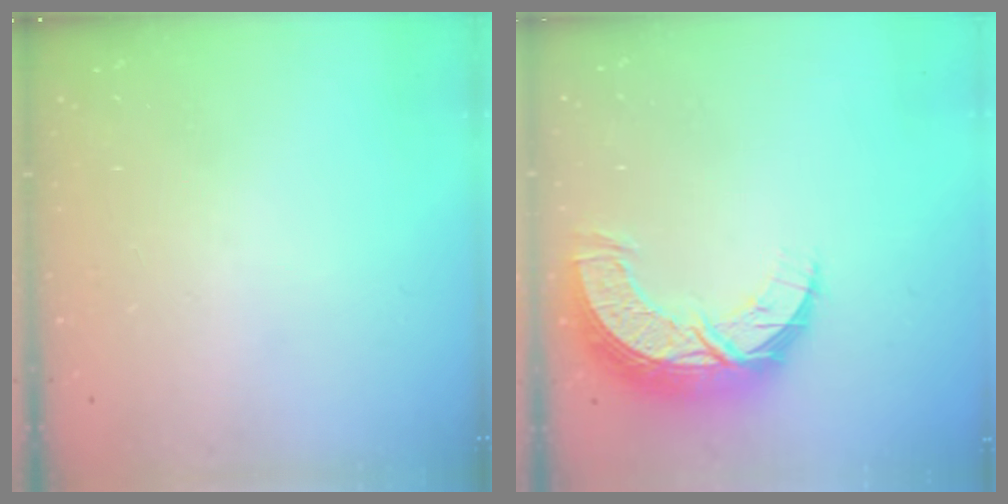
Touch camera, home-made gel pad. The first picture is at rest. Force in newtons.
{"total": 11.7, "press": 11.6, "slide": 0.9}